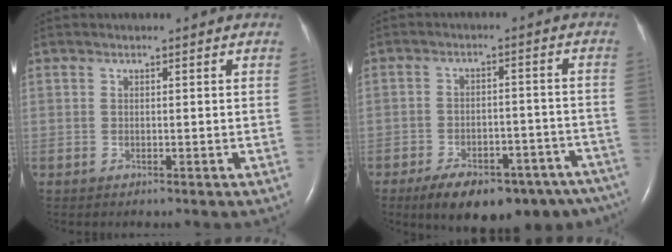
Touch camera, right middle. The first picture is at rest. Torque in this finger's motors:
{"motor_torque": [1.17, -0.97, 0.23, 0.09]}